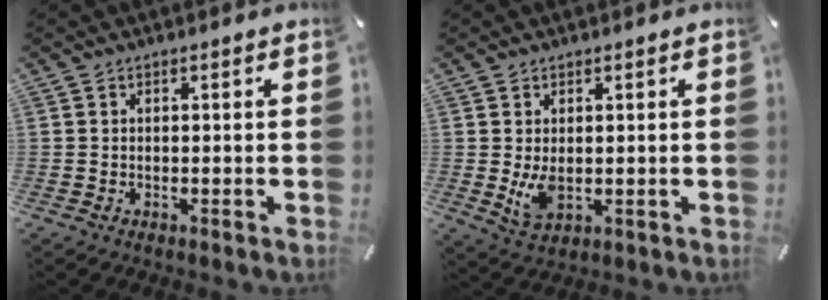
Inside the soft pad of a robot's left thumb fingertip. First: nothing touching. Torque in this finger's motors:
{"motor_torque": [0.26, 0.75, 0.03, -0.02, 0.01]}